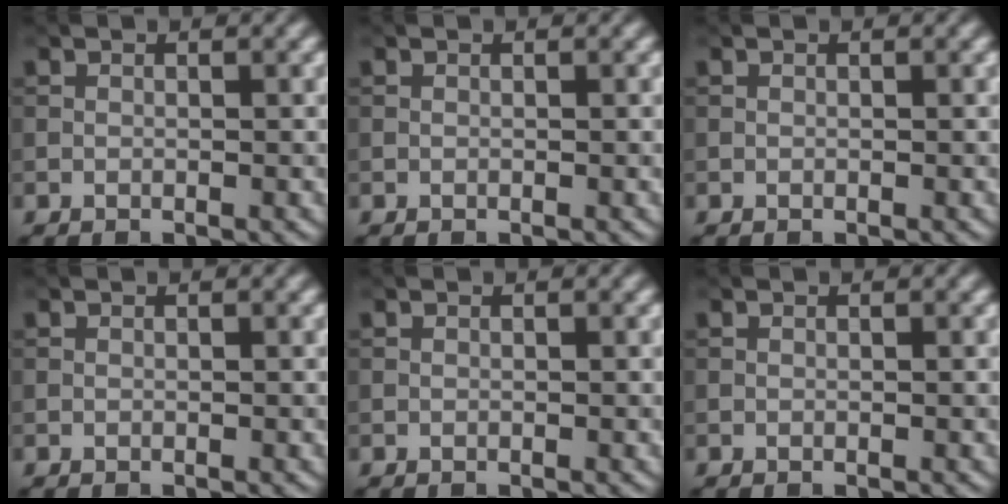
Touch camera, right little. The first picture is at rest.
{"total": 0.0}
{"total": 0.0}
{"total": 0.0}
{"total": 0.0}
{"total": 0.0}